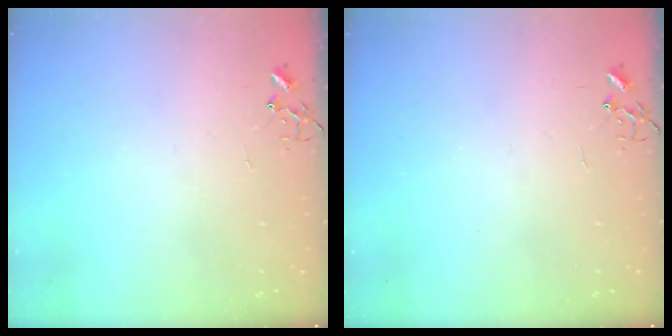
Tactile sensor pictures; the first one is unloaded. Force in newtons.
{"total": 0.0}